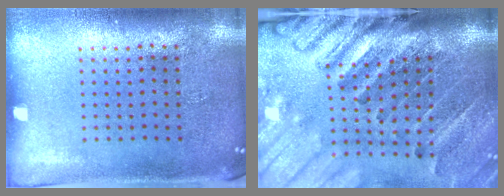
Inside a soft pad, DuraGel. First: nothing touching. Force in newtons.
{"total": 4.4, "press": 3.2, "slide": 3.0}